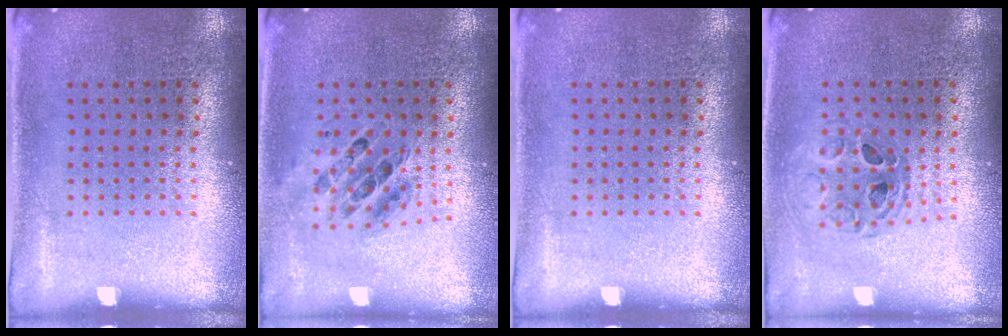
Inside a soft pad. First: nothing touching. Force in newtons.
{"total": 0.7, "press": 0.6, "slide": 0.2}
{"total": 0.0}
{"total": 0.9, "press": 0.9, "slide": 0.2}